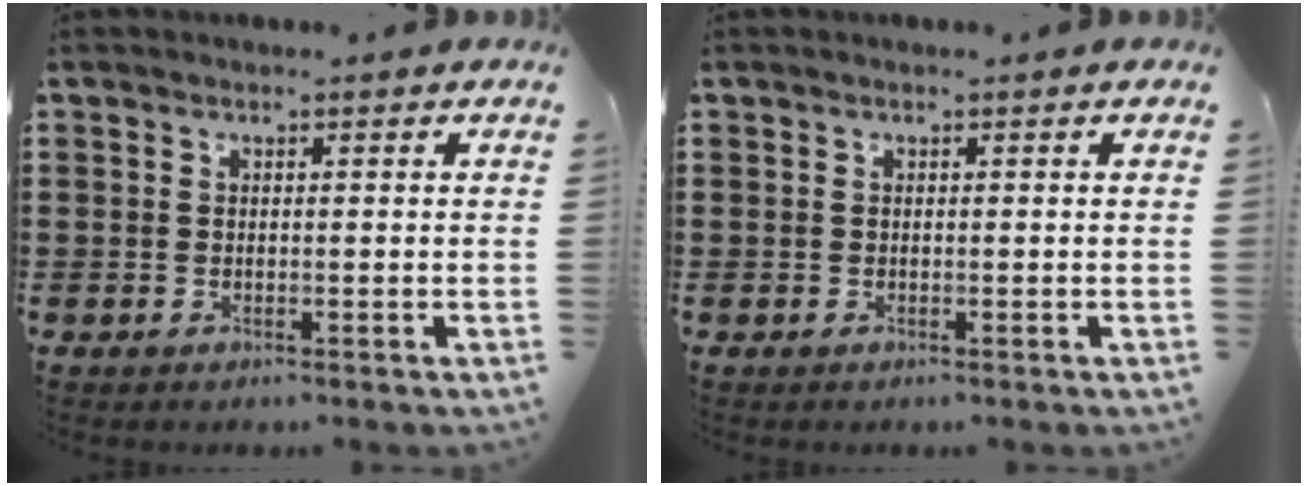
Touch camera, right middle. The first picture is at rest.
{"total": 0.0}